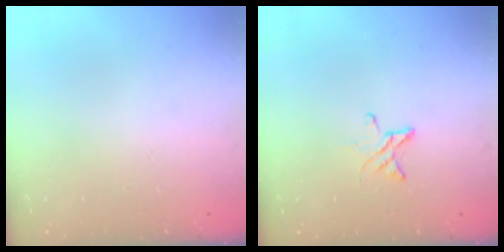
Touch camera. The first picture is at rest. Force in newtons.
{"total": 5.7, "press": 5.7, "slide": 0.5}